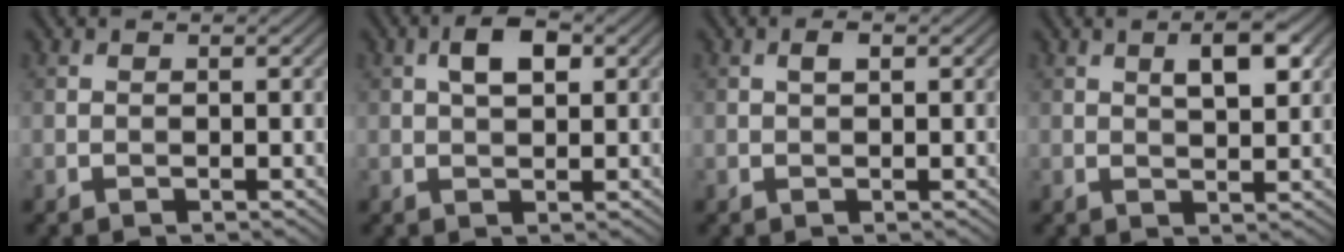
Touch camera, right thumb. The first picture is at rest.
{"total": 4.1, "force": [1.2, 1.9, 3.4], "torque": [-0.064, 0.008, 0.019]}
{"total": 1.3, "force": [0.3, 0.5, 1.1], "torque": [-0.021, 0.001, 0.005]}
{"total": 4.5, "force": [1.7, 1.7, 3.8], "torque": [-0.066, 0.001, 0.028]}